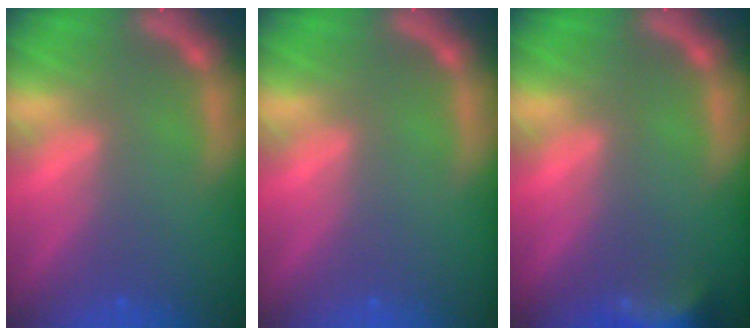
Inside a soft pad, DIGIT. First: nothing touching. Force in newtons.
{"total": 0.0}
{"total": 5.5}